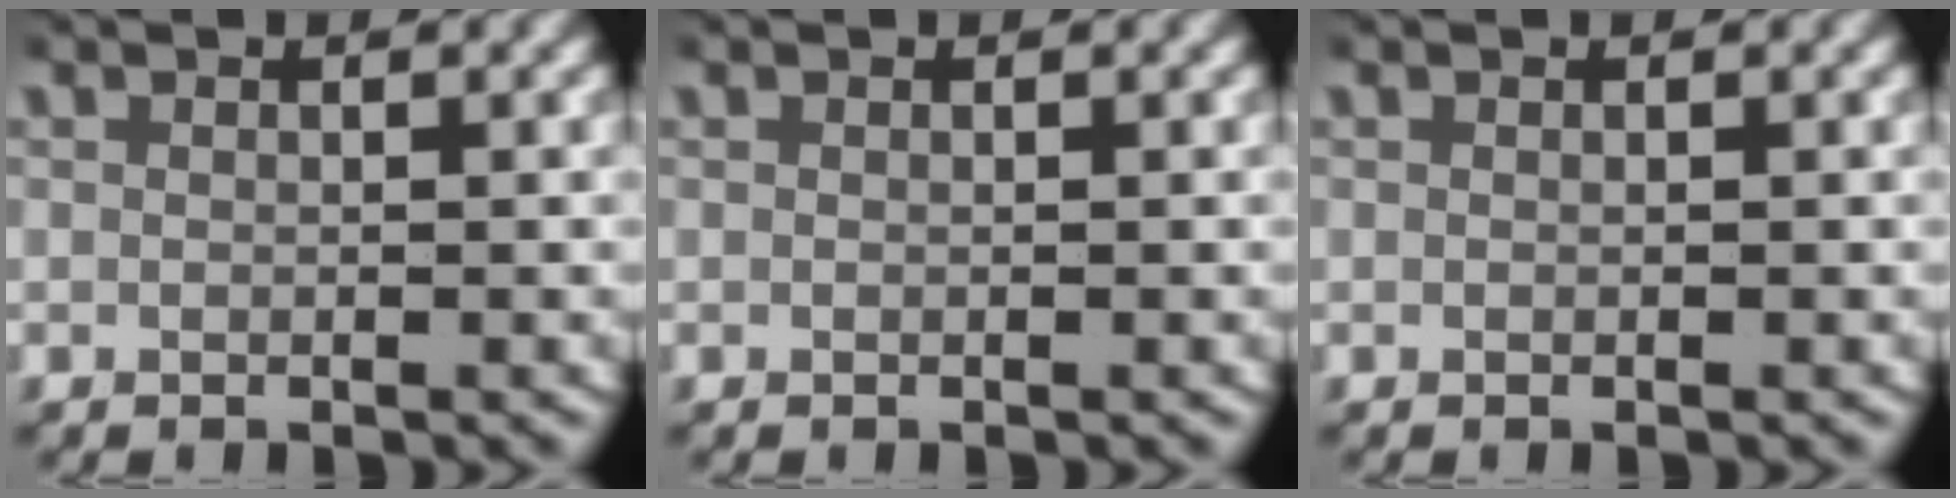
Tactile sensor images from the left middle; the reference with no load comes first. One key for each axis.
{"total": 0.0}
{"total": 0.0}